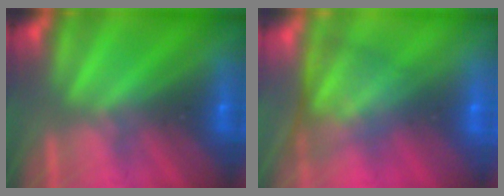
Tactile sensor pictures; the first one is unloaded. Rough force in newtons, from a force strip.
{"total": 8.8}